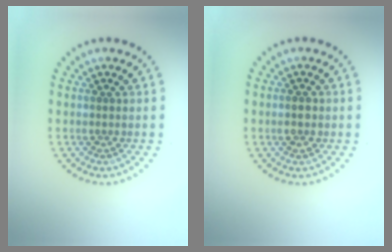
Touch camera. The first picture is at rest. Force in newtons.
{"total": 1.7, "press": 1.7, "slide": 0.1}